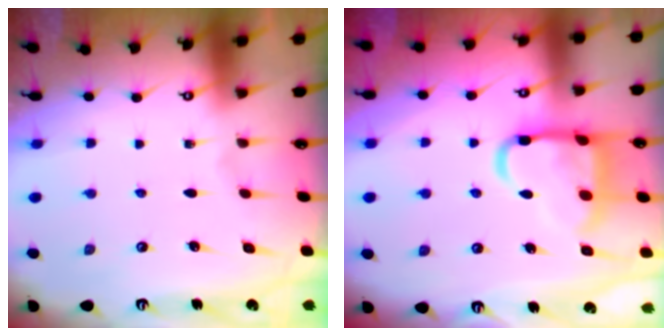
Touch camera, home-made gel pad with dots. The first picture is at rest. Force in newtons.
{"total": 14.1, "press": 14.0, "slide": 1.6}